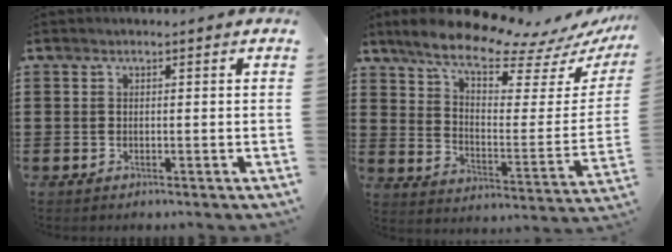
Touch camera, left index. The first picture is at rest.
{"total": 11.5, "force": [9.8, 2.5, 5.6], "torque": [-0.127, -0.062, 0.166]}